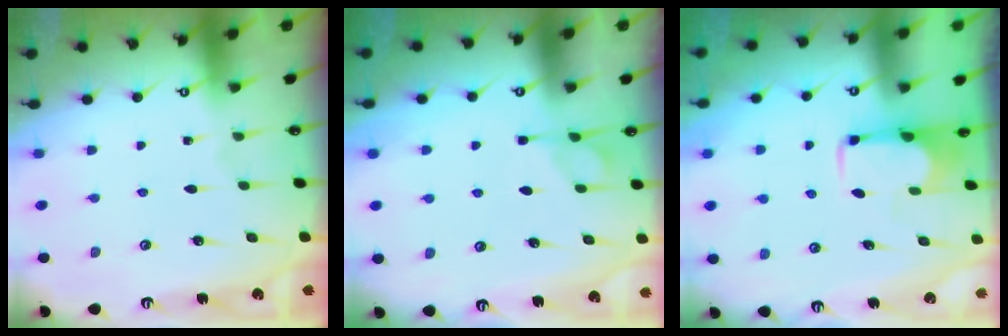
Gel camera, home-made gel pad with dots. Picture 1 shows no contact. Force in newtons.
{"total": 1.1, "press": 0.0, "slide": 1.0}
{"total": 1.9, "press": 1.7, "slide": 0.7}